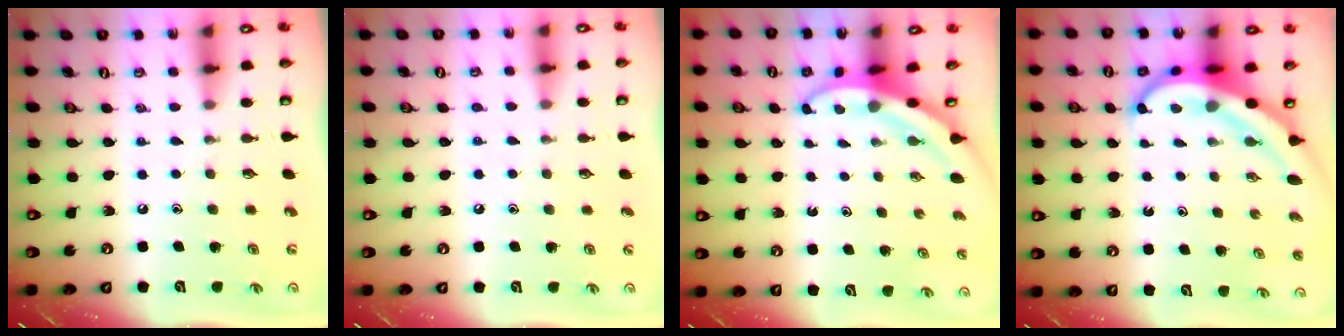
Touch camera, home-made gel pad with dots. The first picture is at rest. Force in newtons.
{"total": 3.4, "press": 3.4, "slide": 0.5}
{"total": 3.9, "press": 3.9, "slide": 0.5}
{"total": 7.6, "press": 7.4, "slide": 1.5}